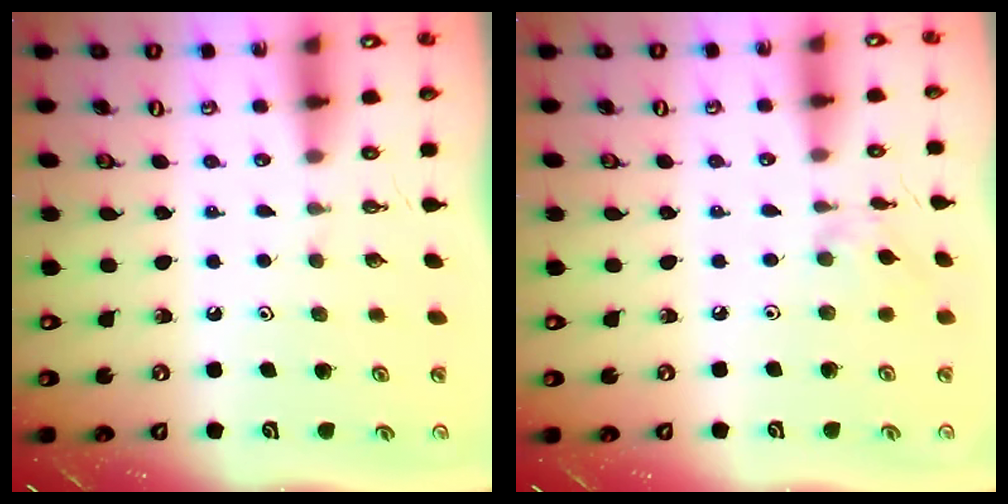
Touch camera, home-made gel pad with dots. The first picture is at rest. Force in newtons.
{"total": 1.1, "press": 1.0, "slide": 0.2}